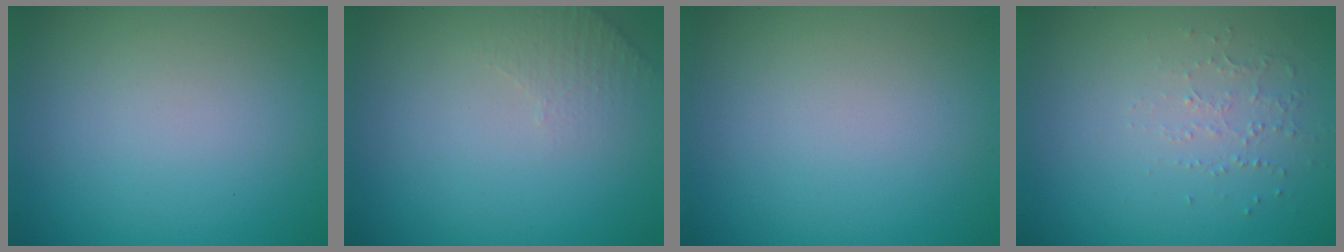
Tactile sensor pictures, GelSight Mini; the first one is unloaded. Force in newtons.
{"total": 1.6, "press": 1.5, "slide": 0.4}
{"total": 0.0}
{"total": 1.0, "press": 0.6, "slide": 0.8}